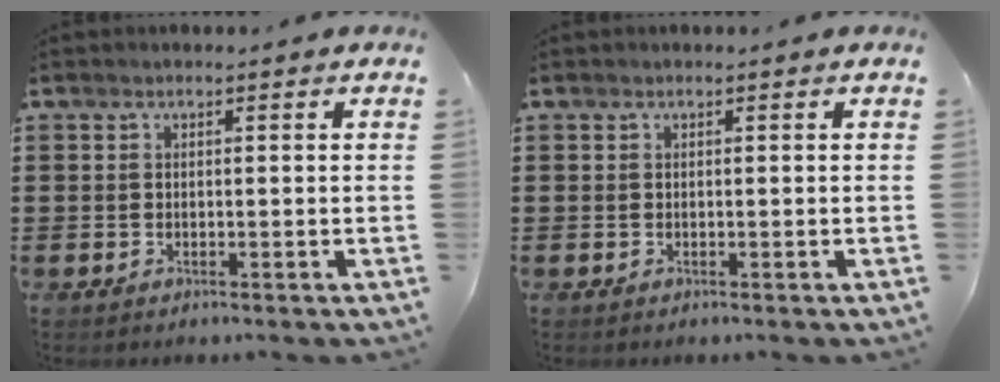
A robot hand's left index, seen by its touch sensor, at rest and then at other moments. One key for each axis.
{"total": 0.0}